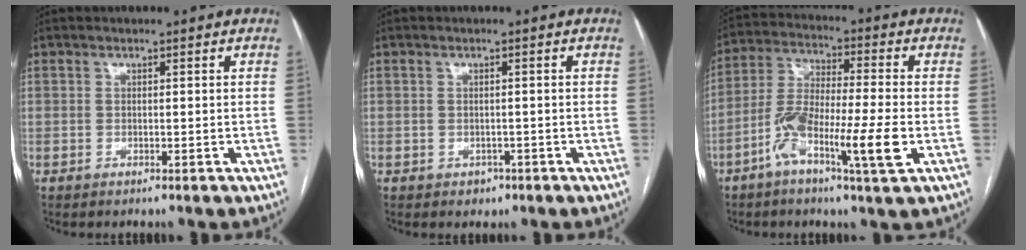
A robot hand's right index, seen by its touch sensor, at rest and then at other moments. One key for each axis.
{"total": 1.7, "fx": -0.8, "fy": 1.4, "fz": 0.5, "tx": -0.002, "ty": 0.003, "tz": -0.007}
{"total": 12.0, "fx": -4.7, "fy": 0.9, "fz": 11.0, "tx": -0.217, "ty": -0.001, "tz": -0.092}